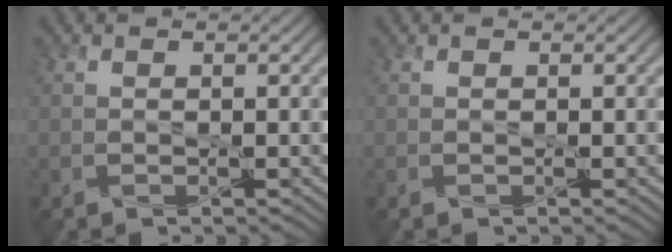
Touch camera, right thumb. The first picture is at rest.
{"total": 0.0}